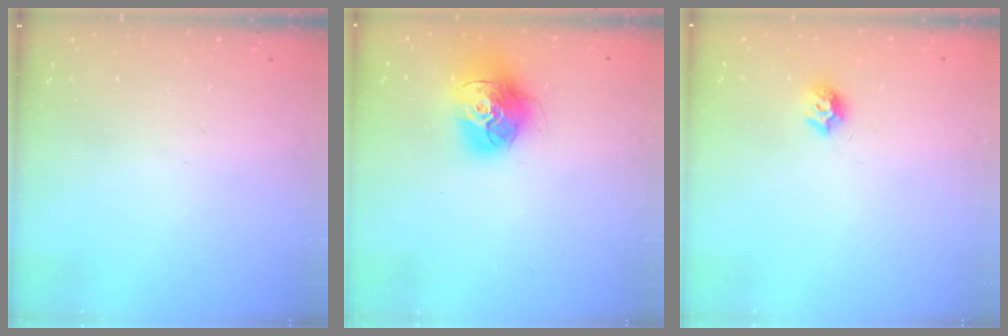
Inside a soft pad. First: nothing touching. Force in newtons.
{"total": 15.4, "press": 15.3, "slide": 1.5}
{"total": 6.9, "press": 6.9, "slide": 0.3}